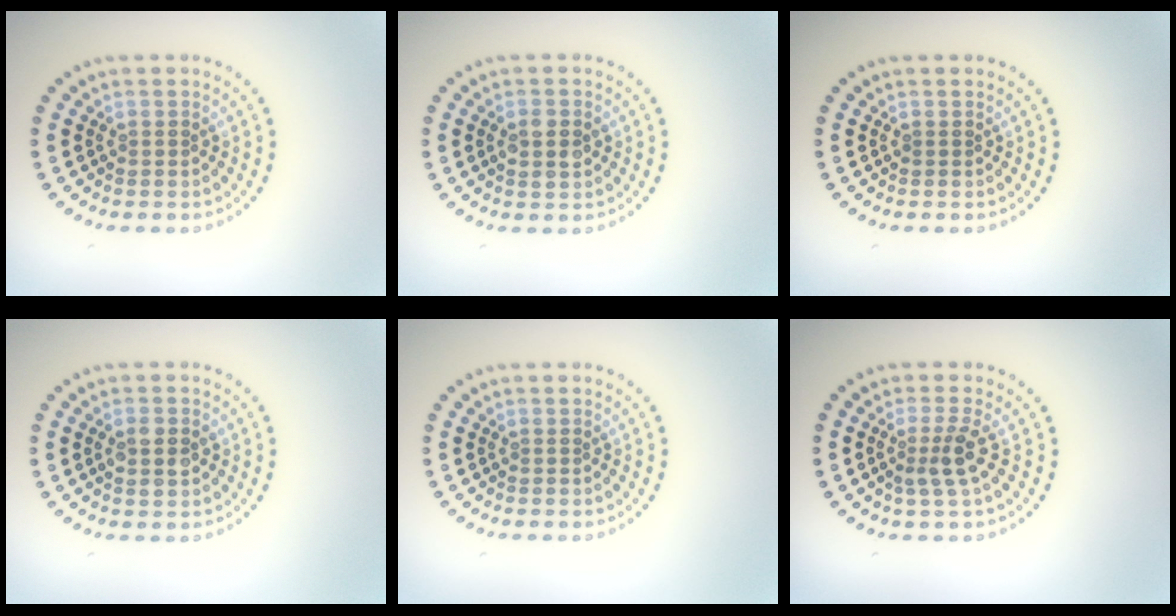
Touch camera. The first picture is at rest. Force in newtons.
{"total": 1.9, "press": 1.9, "slide": 0.2}
{"total": 0.0}
{"total": 1.9, "press": 1.9, "slide": 0.2}
{"total": 0.0}
{"total": 2.3, "press": 1.8, "slide": 1.5}